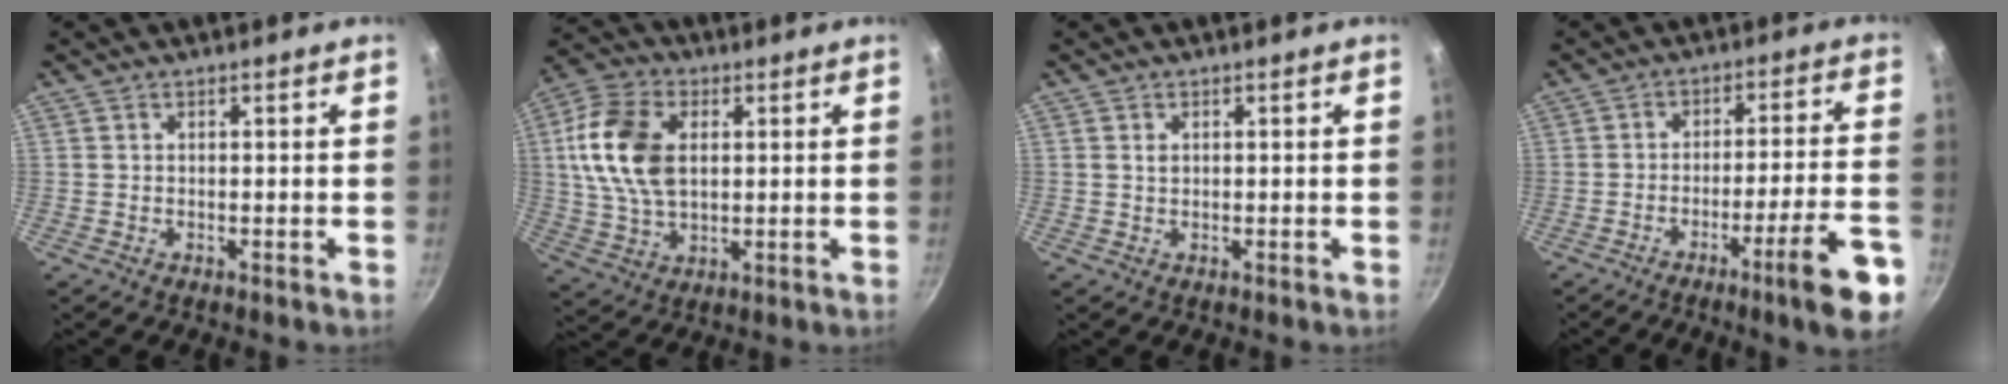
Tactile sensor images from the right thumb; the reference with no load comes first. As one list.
[{"total": 14.9, "force": [2.5, 9.7, 11.0], "torque": [-0.200, 0.003, 0.045]}, {"total": 1.1, "force": [0.4, 0.8, 0.6], "torque": [-0.011, 0.002, 0.009]}, {"total": 13.0, "force": [-7.0, 1.2, 10.9], "torque": [-0.149, 0.041, -0.098]}]